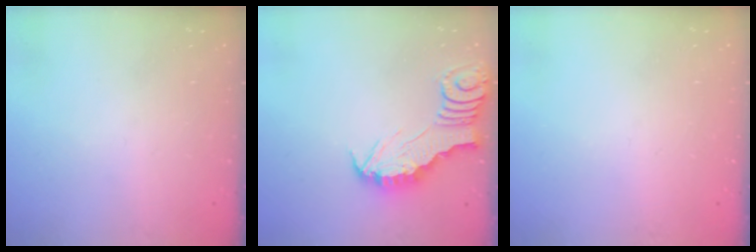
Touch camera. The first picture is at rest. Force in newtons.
{"total": 2.8, "press": 2.7, "slide": 0.3}
{"total": 0.0}